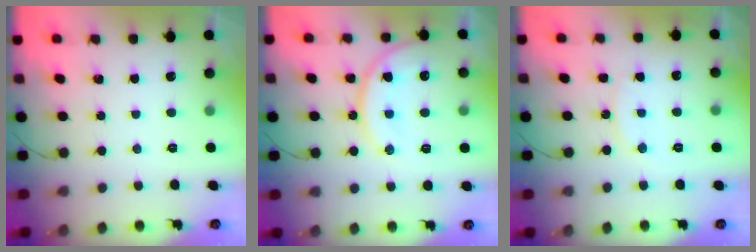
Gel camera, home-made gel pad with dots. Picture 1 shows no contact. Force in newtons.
{"total": 15.0, "press": 14.9, "slide": 1.3}
{"total": 8.6, "press": 8.6, "slide": 0.2}